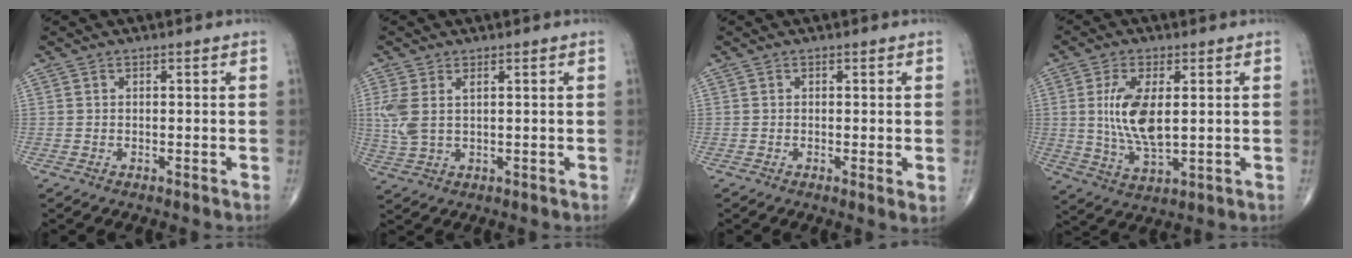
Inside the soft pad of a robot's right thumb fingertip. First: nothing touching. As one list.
[{"total": 5.8, "force": [1.3, 3.0, 4.8], "torque": [-0.131, 0.007, 0.033]}, {"total": 2.0, "force": [-0.2, 0.4, 2.0], "torque": [-0.036, -0.008, -0.007]}, {"total": 10.8, "force": [1.4, 4.8, 9.6], "torque": [-0.192, -0.015, 0.033]}]